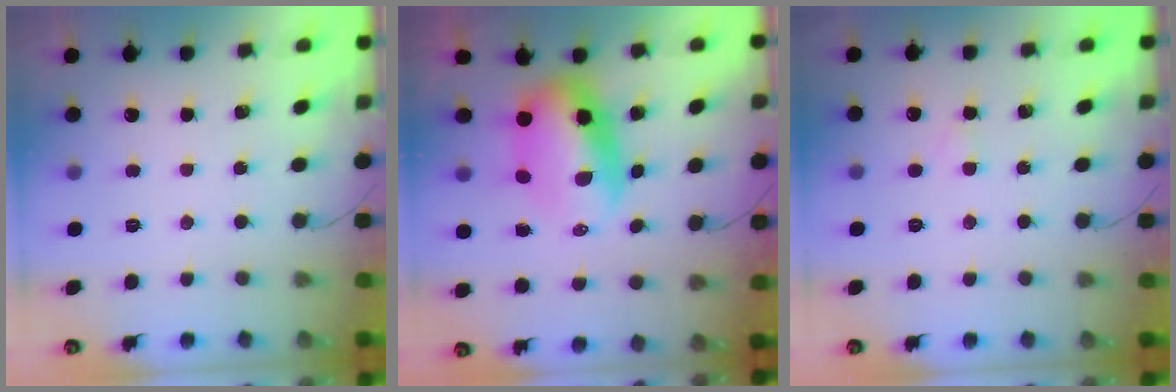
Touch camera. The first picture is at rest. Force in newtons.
{"total": 8.3, "press": 7.9, "slide": 2.3}
{"total": 1.3, "press": 1.0, "slide": 0.7}